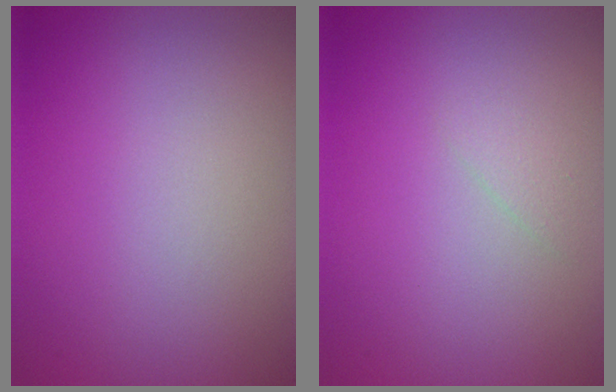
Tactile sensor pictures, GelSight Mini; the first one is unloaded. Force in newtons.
{"total": 0.8, "press": 0.8, "slide": 0.0}